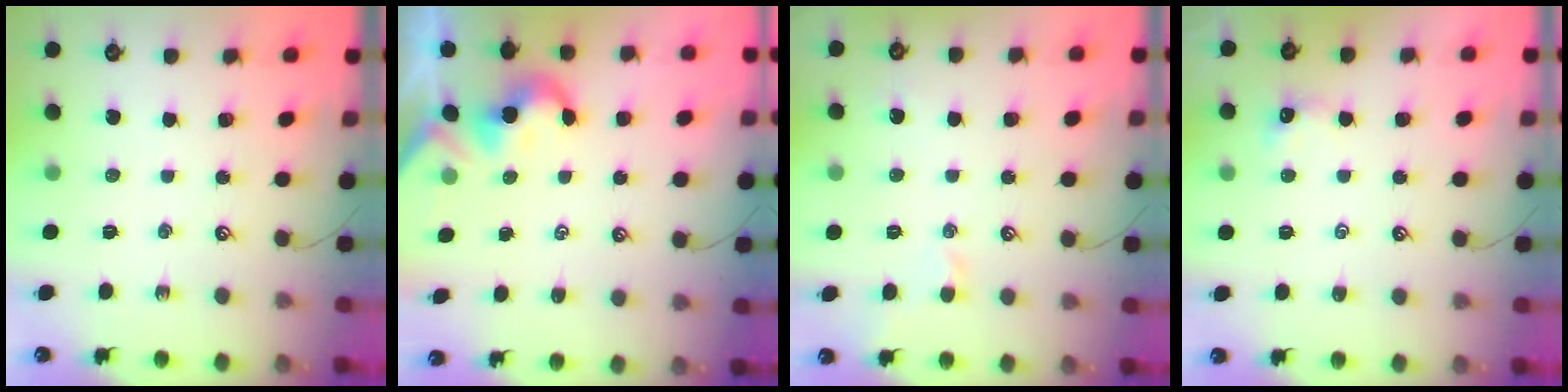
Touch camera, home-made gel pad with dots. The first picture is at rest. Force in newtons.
{"total": 1.9, "press": 1.8, "slide": 0.5}
{"total": 0.9, "press": 0.7, "slide": 0.6}
{"total": 0.6, "press": 0.4, "slide": 0.4}